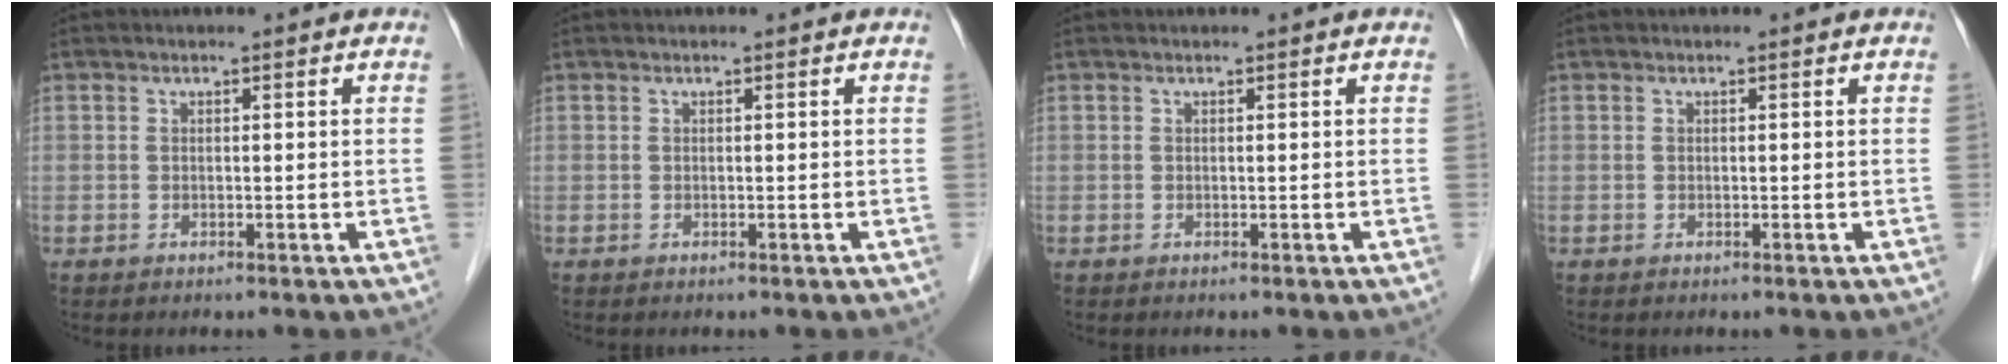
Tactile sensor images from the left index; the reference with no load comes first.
{"total": 0.0}
{"total": 0.0}
{"total": 0.0}